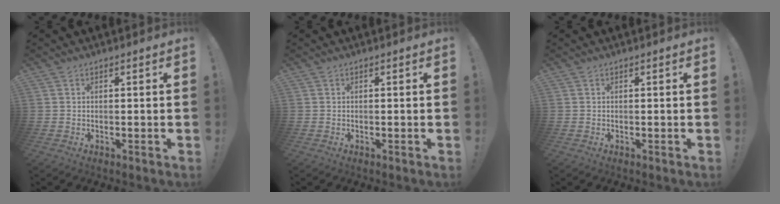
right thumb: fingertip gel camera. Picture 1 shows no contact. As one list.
[{"total": 0.0}, {"total": 0.0}]